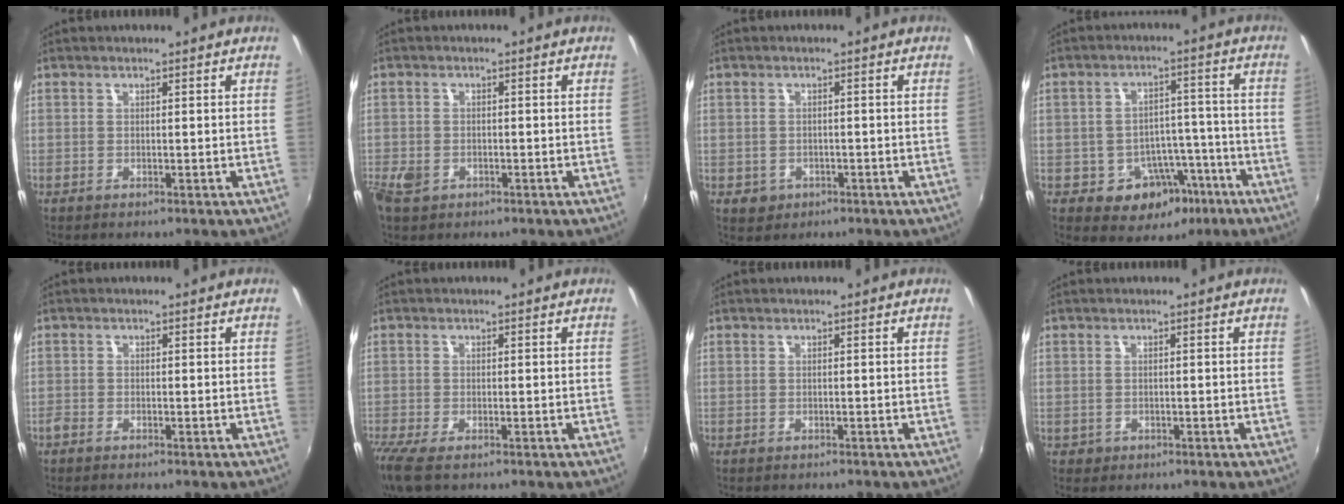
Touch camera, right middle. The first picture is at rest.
{"total": 4.2, "force": [-2.4, 2.8, 2.1], "torque": [-0.051, -0.007, -0.045]}
{"total": 3.2, "force": [-1.2, 2.8, 1.0], "torque": [-0.027, -0.004, -0.012]}
{"total": 9.5, "force": [-4.8, 7.2, 3.8], "torque": [-0.063, 0.030, -0.046]}
{"total": 1.4, "force": [-1.3, 0.4, 0.4], "torque": [-0.013, -0.005, -0.028]}
{"total": 6.0, "force": [-4.3, 1.5, 3.9], "torque": [-0.095, -0.031, -0.083]}
{"total": 0.9, "force": [-0.9, 0.1, 0.2], "torque": [-0.006, -0.007, -0.014]}
{"total": 1.3, "force": [-0.5, 1.2, 0.3], "torque": [-0.009, -0.004, -0.005]}